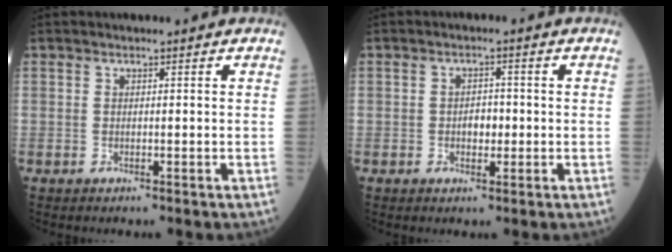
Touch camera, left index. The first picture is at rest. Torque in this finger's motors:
{"motor_torque": [0.20, 0.03, 0.02, 0.01]}